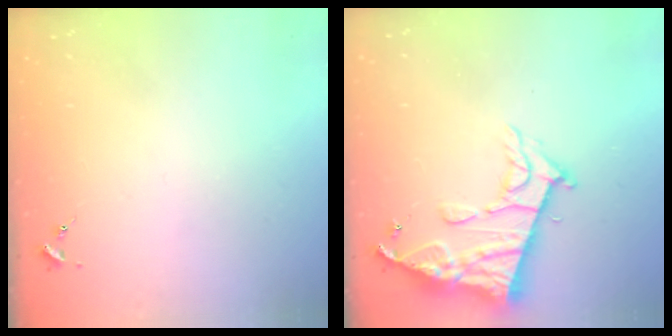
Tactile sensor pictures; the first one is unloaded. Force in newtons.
{"total": 14.9, "press": 14.8, "slide": 1.4}